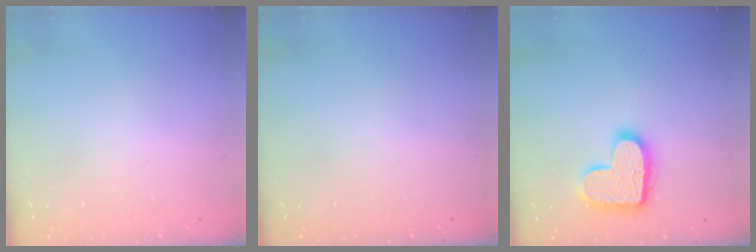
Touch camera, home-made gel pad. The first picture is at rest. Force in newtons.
{"total": 0.0}
{"total": 14.9, "press": 14.9, "slide": 1.0}